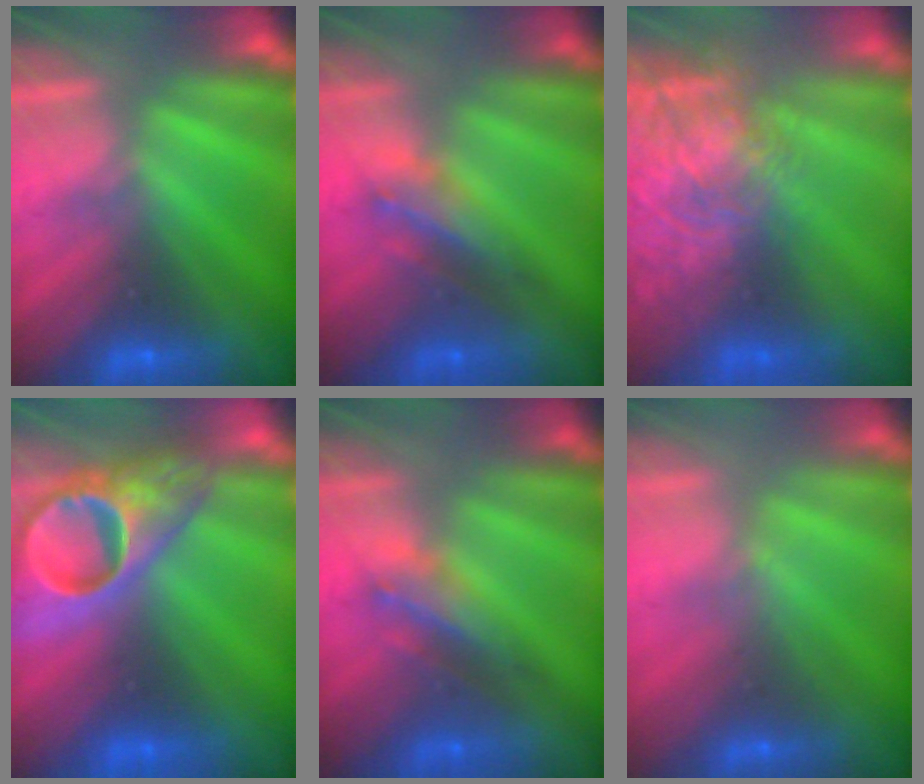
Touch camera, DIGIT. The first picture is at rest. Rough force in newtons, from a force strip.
{"total": 2.7}
{"total": 7.8}
{"total": 8.1}
{"total": 2.7}
{"total": 2.2}